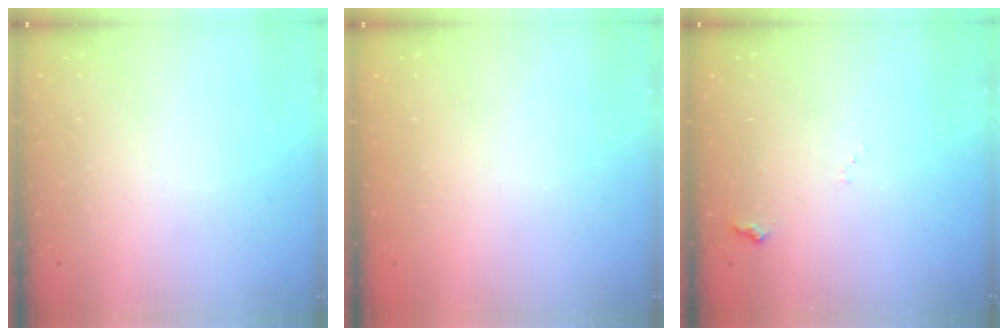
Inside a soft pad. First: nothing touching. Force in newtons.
{"total": 1.0, "press": 1.0, "slide": 0.1}
{"total": 5.1, "press": 5.0, "slide": 0.8}